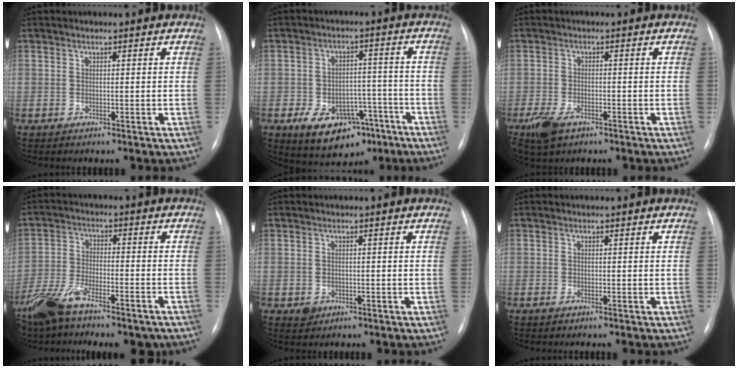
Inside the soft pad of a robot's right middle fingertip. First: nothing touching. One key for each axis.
{"total": 11.2, "fx": -6.2, "fy": 6.8, "fz": 6.4, "tx": -0.088, "ty": 0.017, "tz": -0.082}
{"total": 5.3, "fx": -3.3, "fy": 2.5, "fz": 3.3, "tx": -0.074, "ty": -0.009, "tz": -0.056}
{"total": 12.7, "fx": -9.8, "fy": 3.9, "fz": 7.1, "tx": -0.131, "ty": -0.003, "tz": -0.164}
{"total": 1.4, "fx": -0.6, "fy": 1.2, "fz": 0.3, "tx": -0.003, "ty": 0.003, "tz": -0.005}
{"total": 0.5, "fx": -0.4, "fy": 0.1, "fz": 0.3, "tx": -0.011, "ty": -0.002, "tz": -0.007}